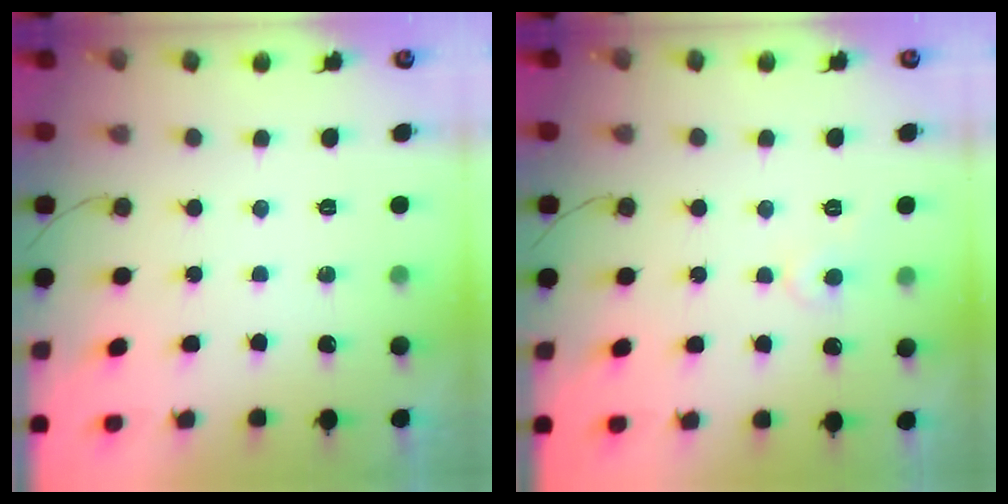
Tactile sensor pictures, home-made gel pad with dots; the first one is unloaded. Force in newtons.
{"total": 4.3, "press": 4.2, "slide": 0.5}